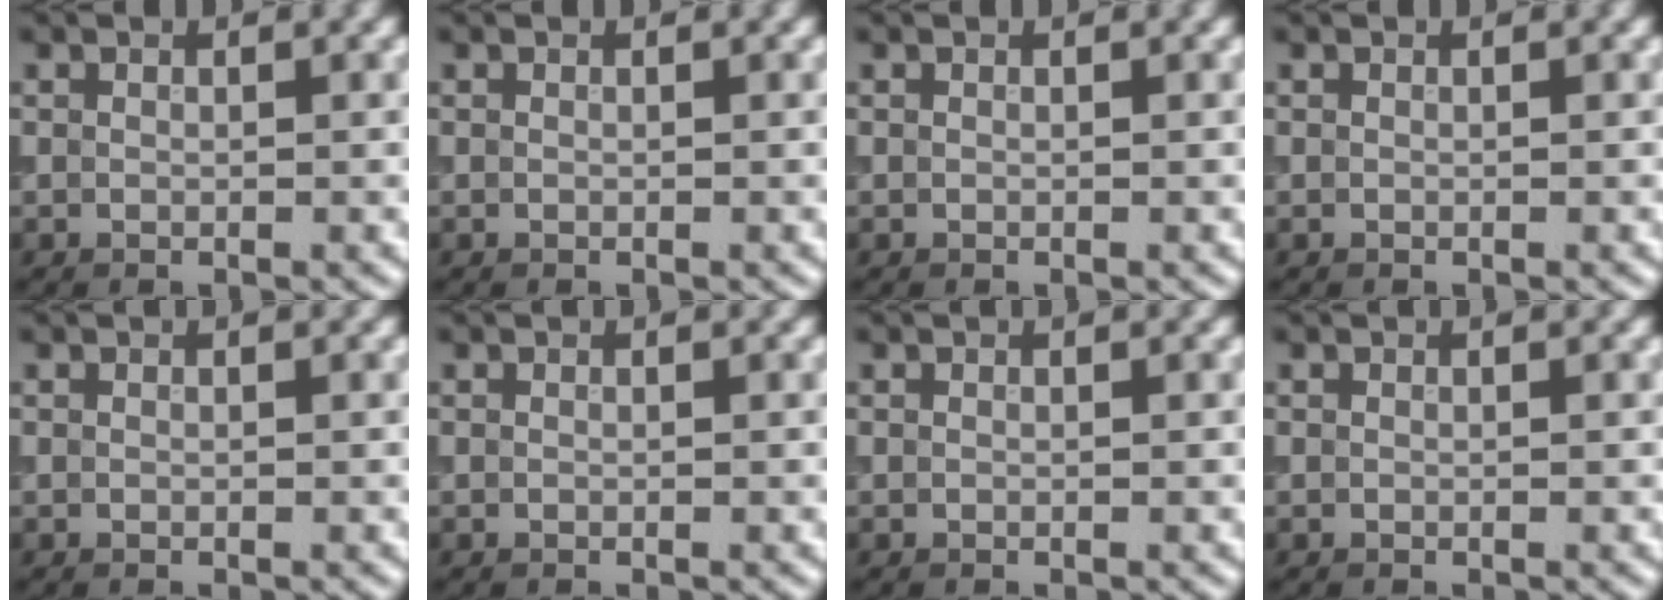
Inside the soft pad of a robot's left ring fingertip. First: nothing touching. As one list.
[{"total": 0.0}, {"total": 0.0}, {"total": 0.0}, {"total": 0.0}, {"total": 0.0}, {"total": 0.0}, {"total": 0.0}]